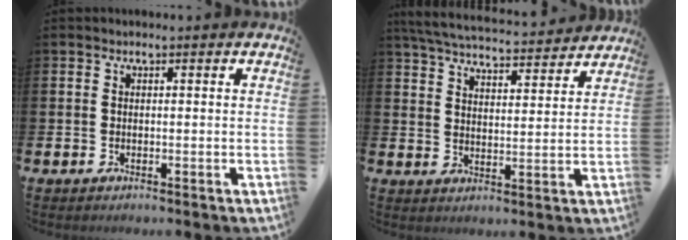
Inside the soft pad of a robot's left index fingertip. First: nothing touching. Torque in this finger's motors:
{"motor_torque": [1.06, -1.08, 0.56, 0.11]}